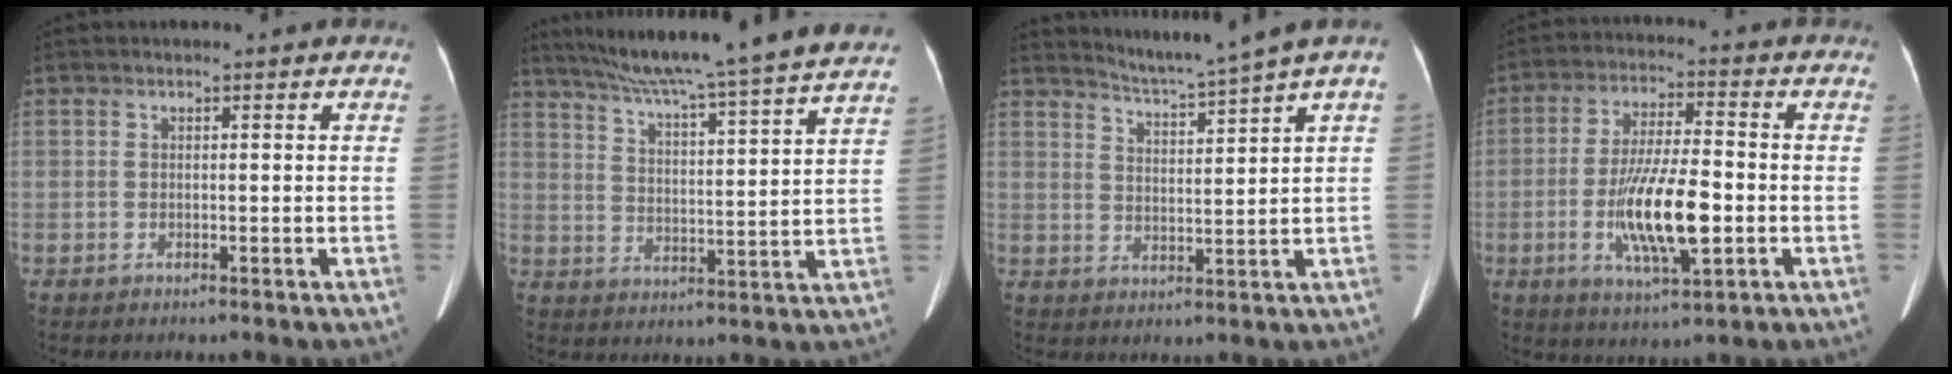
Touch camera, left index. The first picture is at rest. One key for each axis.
{"total": 25.1, "fx": 22.0, "fy": -1.5, "fz": 11.9, "tx": -0.196, "ty": -0.026, "tz": 0.297}
{"total": 6.2, "fx": 5.4, "fy": -2.4, "fz": 2.1, "tx": -0.042, "ty": -0.019, "tz": 0.097}
{"total": 12.0, "fx": -2.8, "fy": 2.4, "fz": 11.4, "tx": -0.218, "ty": -0.011, "tz": -0.047}